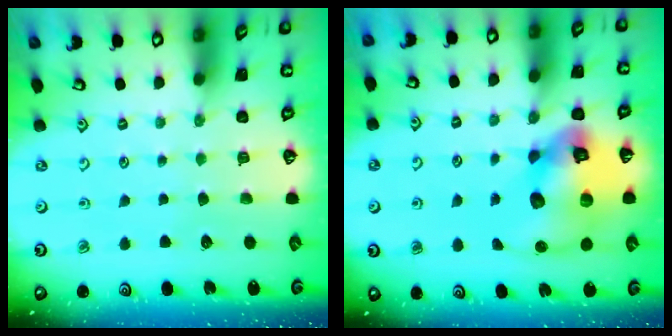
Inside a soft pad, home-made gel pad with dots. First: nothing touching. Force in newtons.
{"total": 18.5, "press": 18.4, "slide": 2.6}